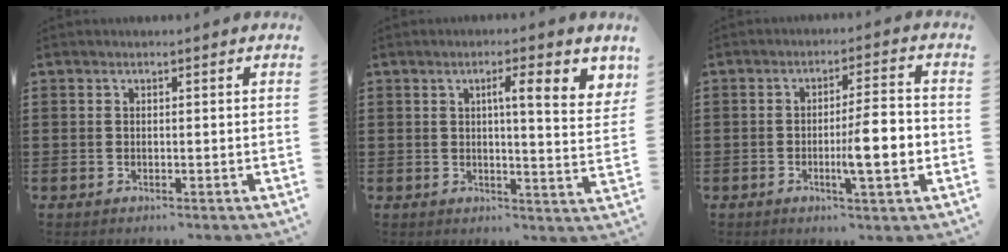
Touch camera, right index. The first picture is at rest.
{"total": 6.2, "force": [2.5, 0.9, 5.6], "torque": [-0.089, -0.004, 0.032]}
{"total": 7.5, "force": [-1.6, 1.1, 7.2], "torque": [-0.110, -0.003, -0.029]}